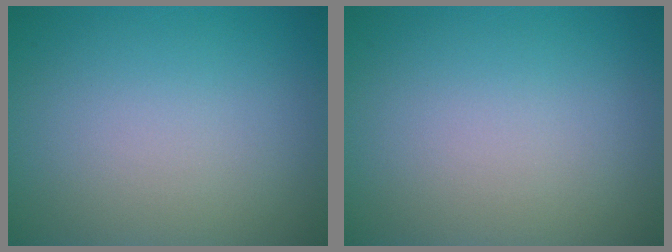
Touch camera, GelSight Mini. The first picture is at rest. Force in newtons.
{"total": 0.0}